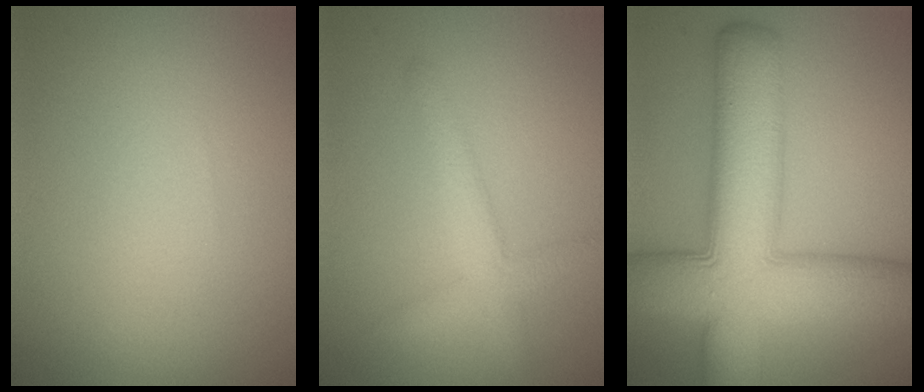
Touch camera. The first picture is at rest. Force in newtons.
{"total": 2.8, "press": 2.8, "slide": 0.1}
{"total": 13.4, "press": 13.4, "slide": 0.3}